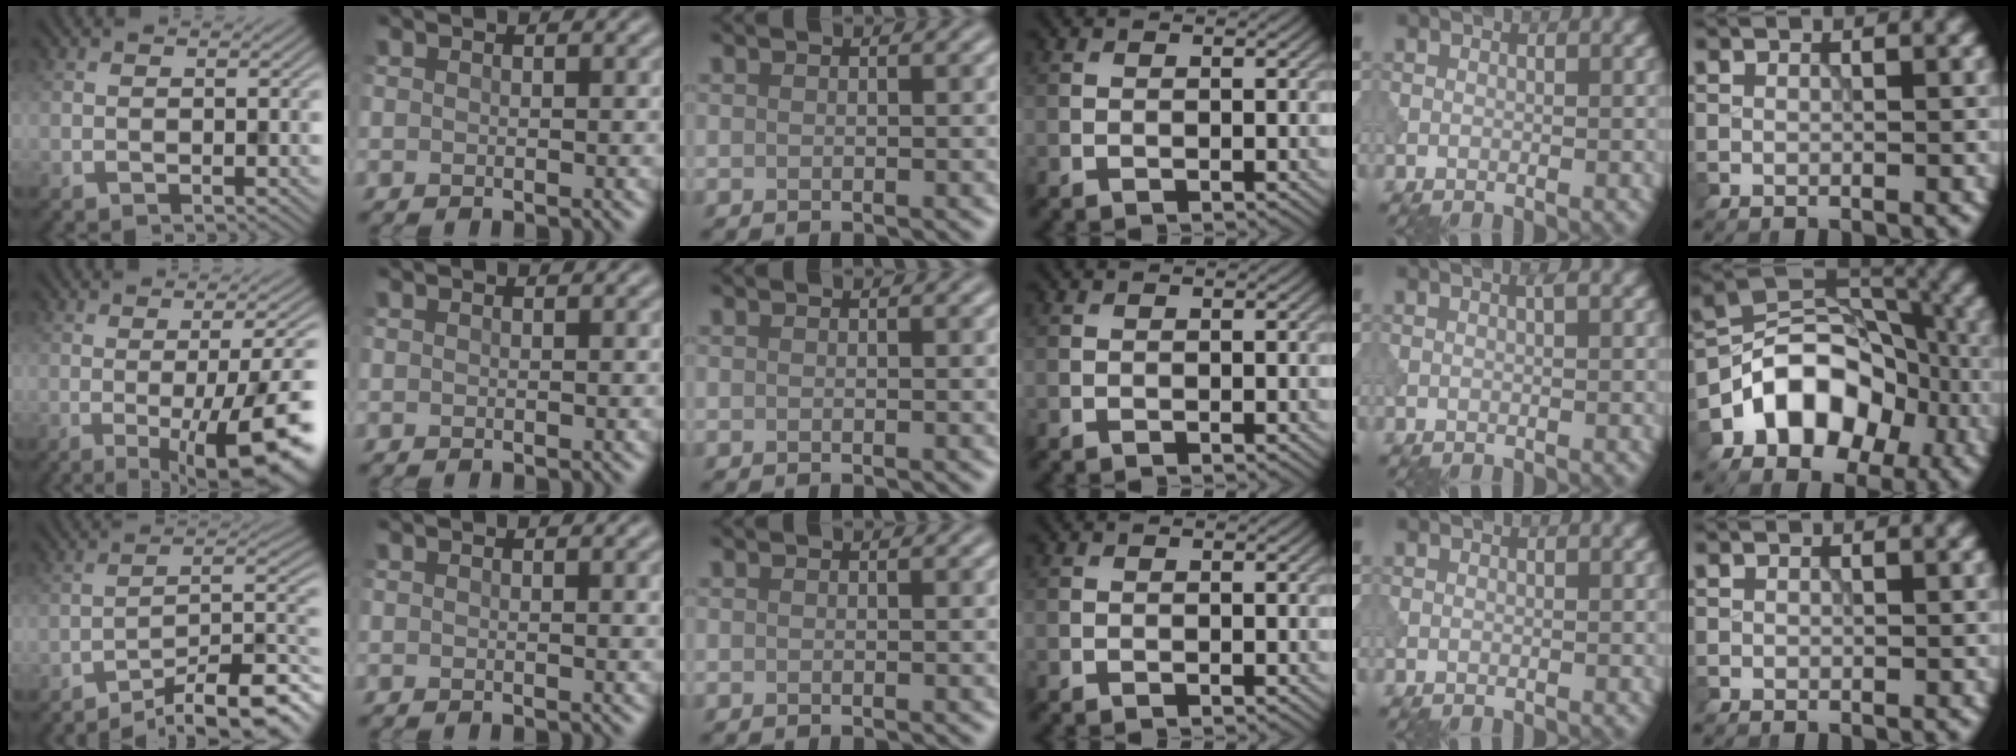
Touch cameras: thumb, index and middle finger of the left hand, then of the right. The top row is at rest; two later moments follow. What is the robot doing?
{"motion": "dispense", "object": "syringe"}